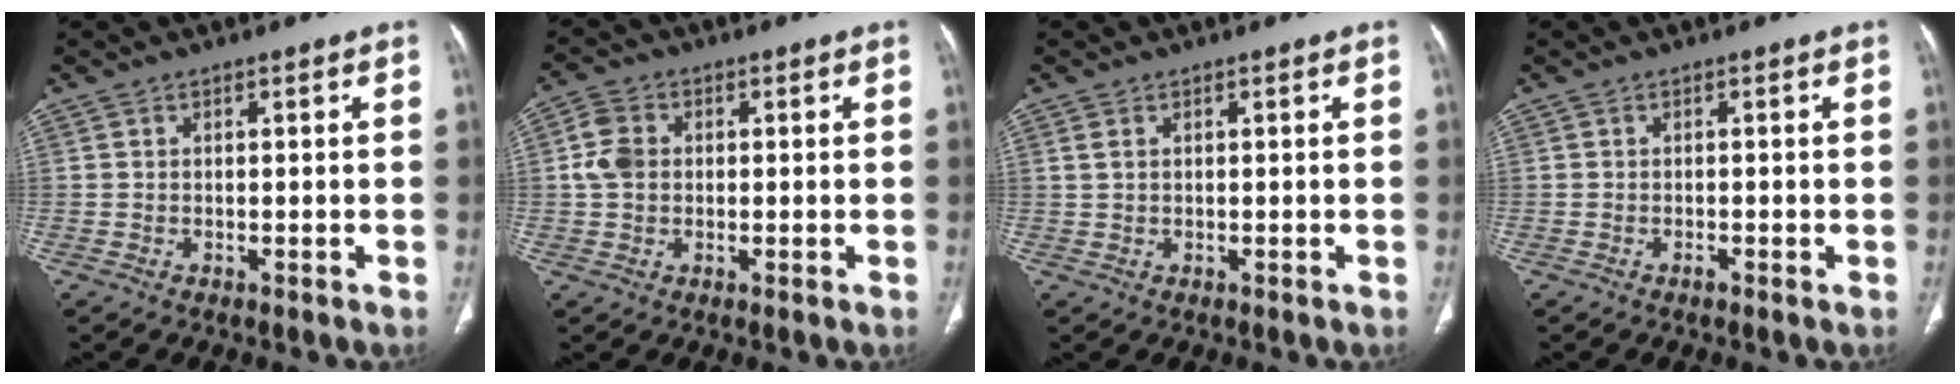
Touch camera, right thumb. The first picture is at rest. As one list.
[{"total": 5.3, "force": [0.5, 4.2, 3.2], "torque": [-0.061, 0.010, 0.006]}, {"total": 1.6, "force": [0.7, 1.0, 1.0], "torque": [-0.027, 0.004, 0.021]}, {"total": 0.8, "force": [-0.4, 0.3, 0.6], "torque": [-0.011, 0.000, -0.008]}]